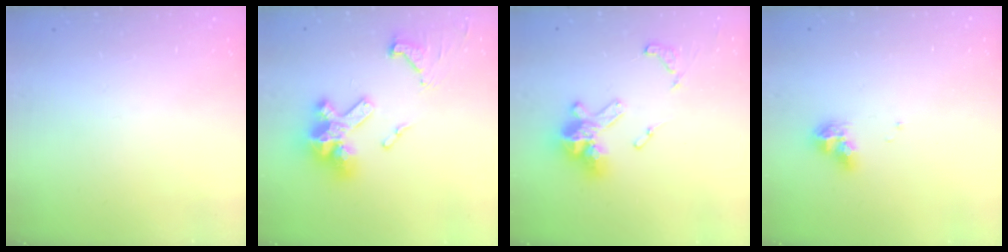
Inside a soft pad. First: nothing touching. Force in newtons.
{"total": 16.1, "press": 16.1, "slide": 1.1}
{"total": 15.1, "press": 15.0, "slide": 1.6}
{"total": 7.3, "press": 7.2, "slide": 0.4}